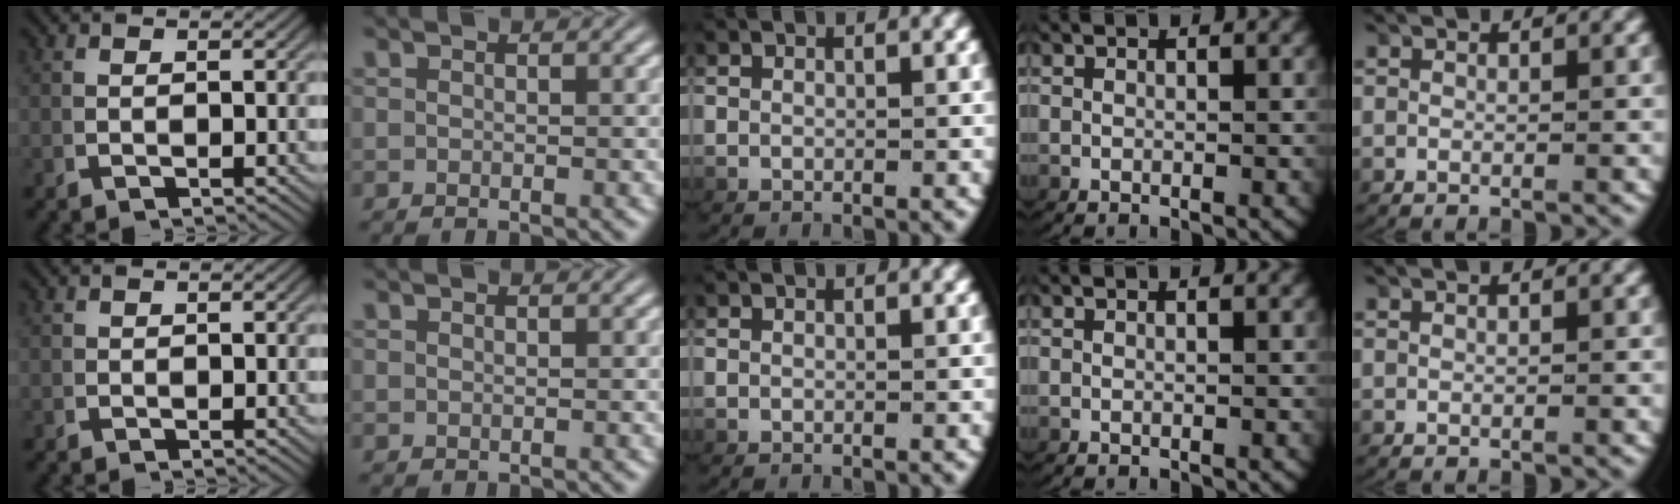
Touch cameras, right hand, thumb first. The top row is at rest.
{"index": {"total": 0.5, "force": [0.4, 0.2, -0.1], "torque": [-0.001, 0.002, 0.007]}}